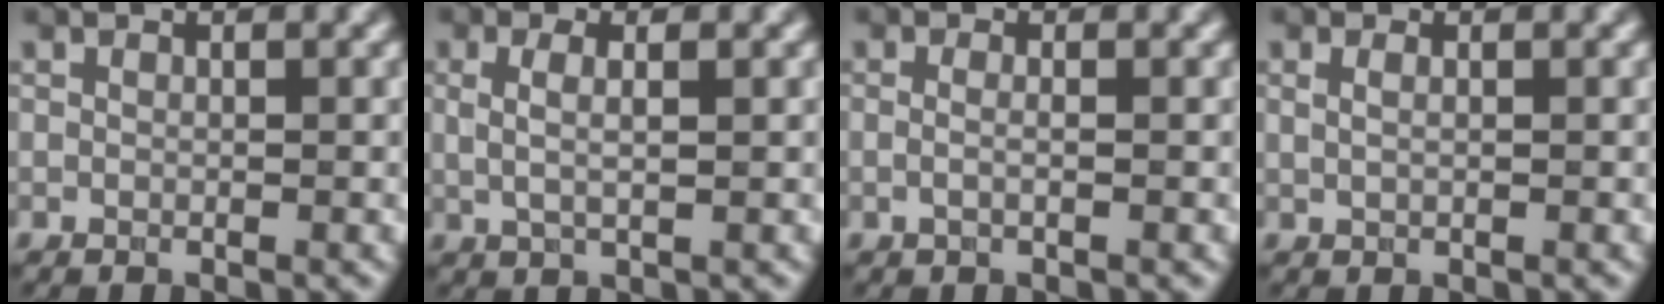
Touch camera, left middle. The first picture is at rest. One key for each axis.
{"total": 2.2, "fx": 0.4, "fy": 0.7, "fz": 2.1, "tx": -0.036, "ty": -0.002, "tz": 0.006}
{"total": 1.2, "fx": 0.1, "fy": 0.4, "fz": 1.1, "tx": -0.018, "ty": -0.015, "tz": -0.008}
{"total": 1.5, "fx": 0.7, "fy": 0.7, "fz": 1.0, "tx": -0.010, "ty": -0.002, "tz": 0.004}